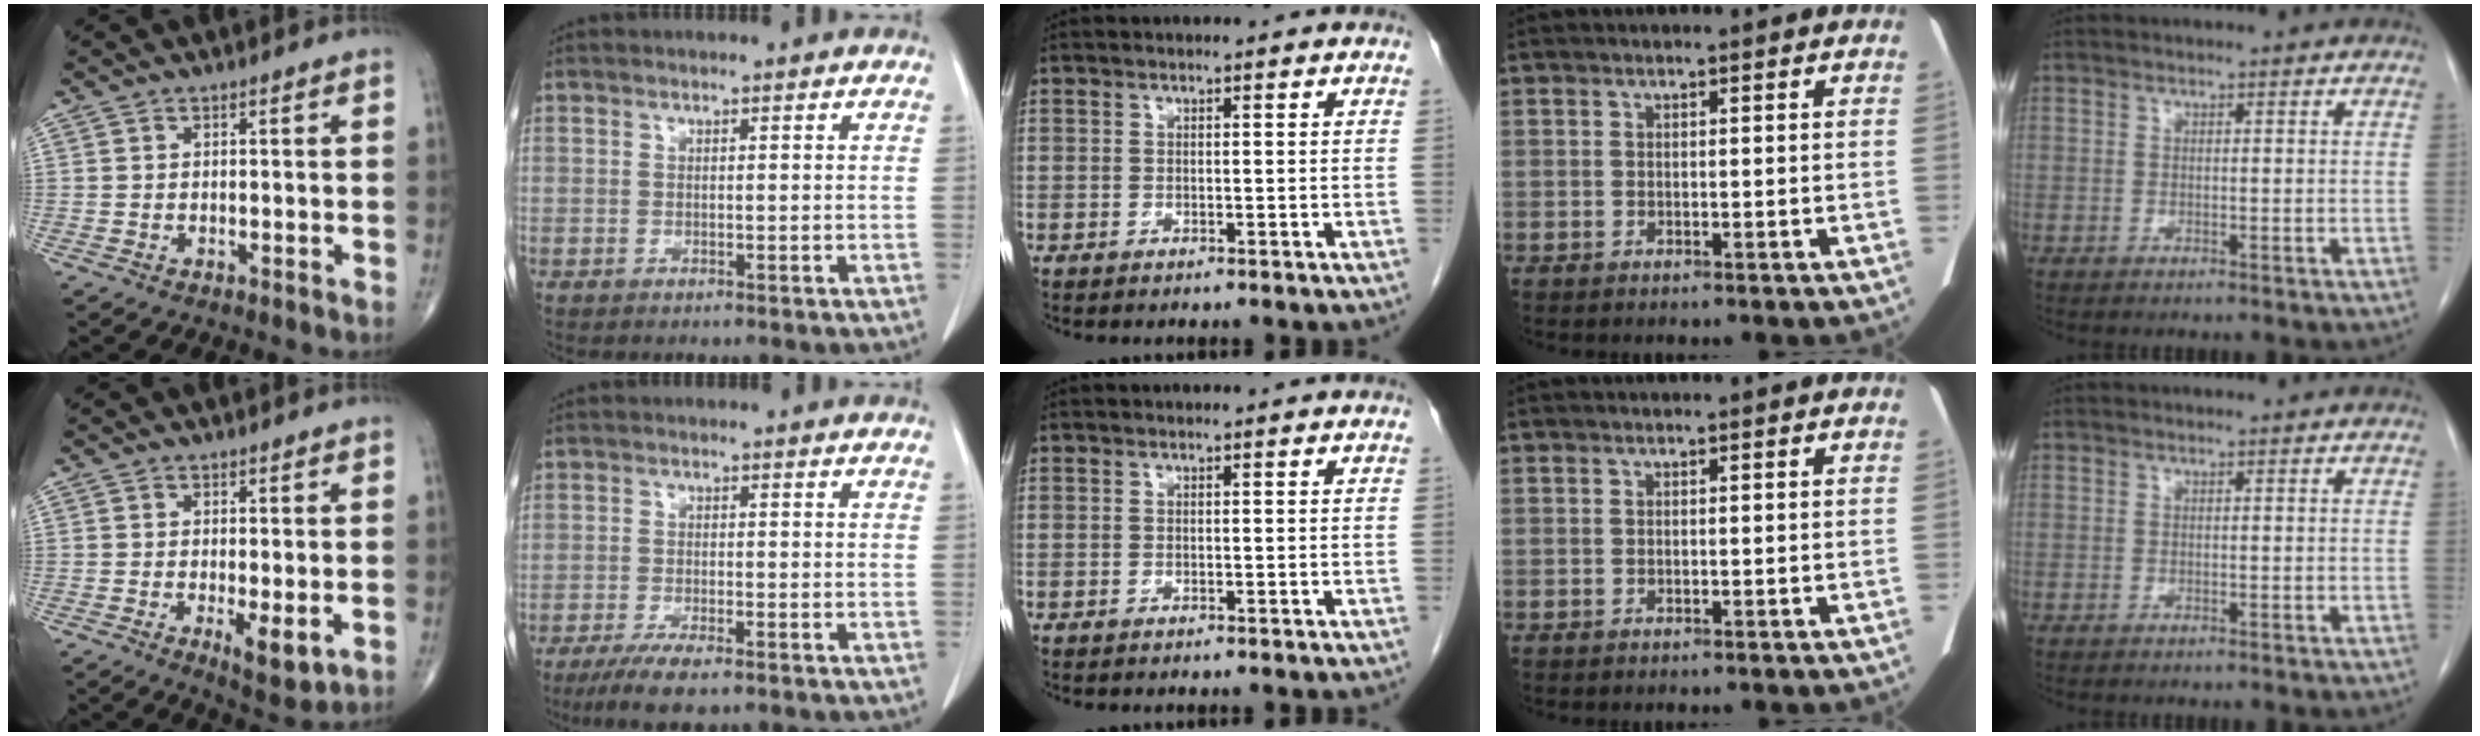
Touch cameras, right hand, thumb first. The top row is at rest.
{"thumb": {"total": 5.7, "force": [-1.2, 2.0, 5.2], "torque": [-0.081, -0.019, -0.014]}, "index": {"total": 6.5, "force": [-4.6, 1.2, 4.4], "torque": [-0.076, -0.015, -0.075]}}